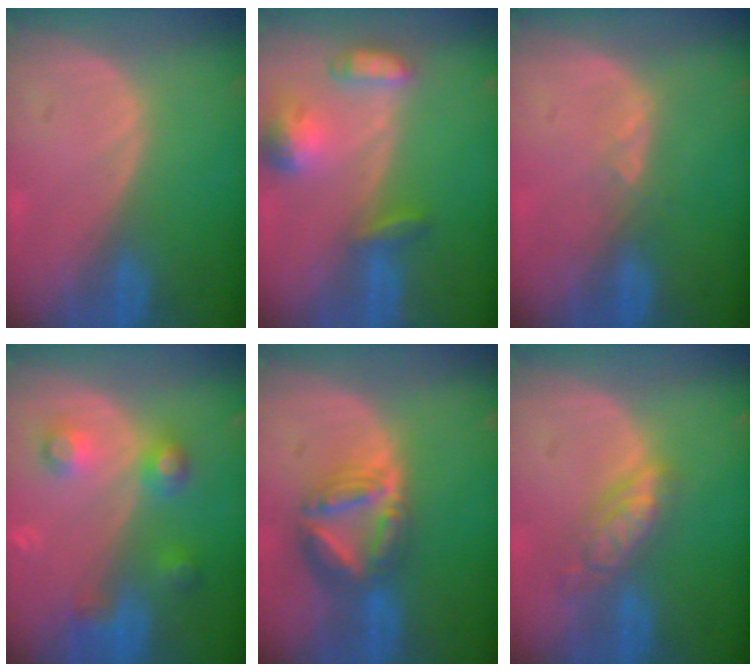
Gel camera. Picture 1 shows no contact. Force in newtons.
{"total": 6.6, "press": 6.3, "slide": 2.2}
{"total": 1.6, "press": 1.5, "slide": 0.7}
{"total": 5.6, "press": 5.6, "slide": 0.3}
{"total": 8.2, "press": 7.0, "slide": 4.2}
{"total": 5.7, "press": 5.1, "slide": 2.6}